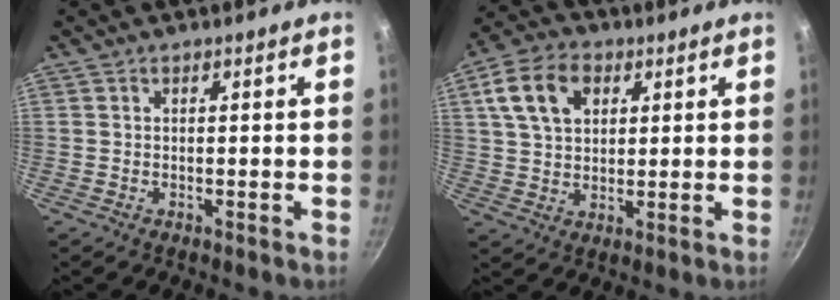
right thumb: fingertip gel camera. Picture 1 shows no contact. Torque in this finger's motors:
{"motor_torque": [-1.06, 1.37, 0.31, -0.21, 0.25]}